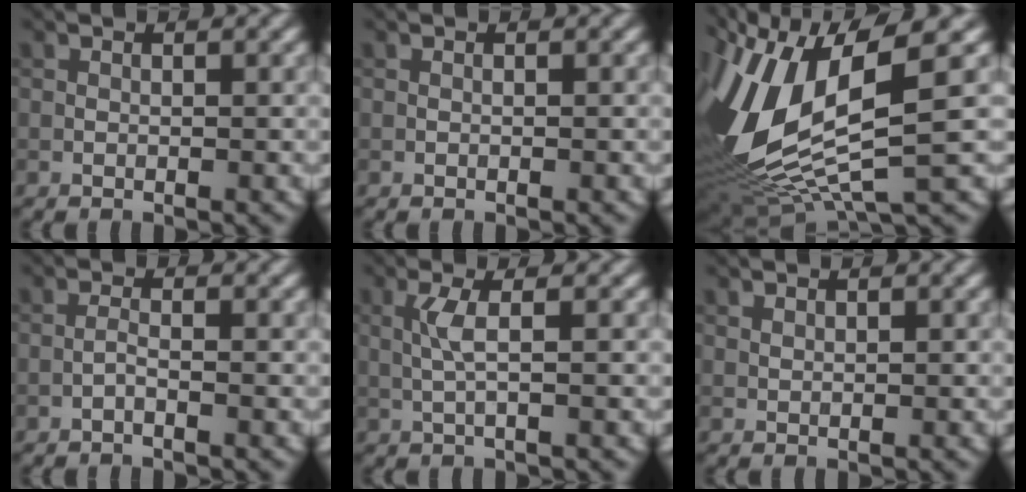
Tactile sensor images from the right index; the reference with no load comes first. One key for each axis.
{"total": 0.0}
{"total": 13.7, "fx": 0.7, "fy": 5.5, "fz": 12.5, "tx": -0.292, "ty": -0.012, "tz": 0.024}
{"total": 0.8, "fx": -0.5, "fy": 0.0, "fz": 0.6, "tx": -0.013, "ty": 0.003, "tz": -0.013}
{"total": 2.0, "fx": 0.3, "fy": 0.2, "fz": 2.0, "tx": -0.047, "ty": 0.003, "tz": 0.007}
{"total": 0.5, "fx": 0.5, "fy": 0.1, "fz": 0.1, "tx": -0.006, "ty": 0.000, "tz": 0.012}